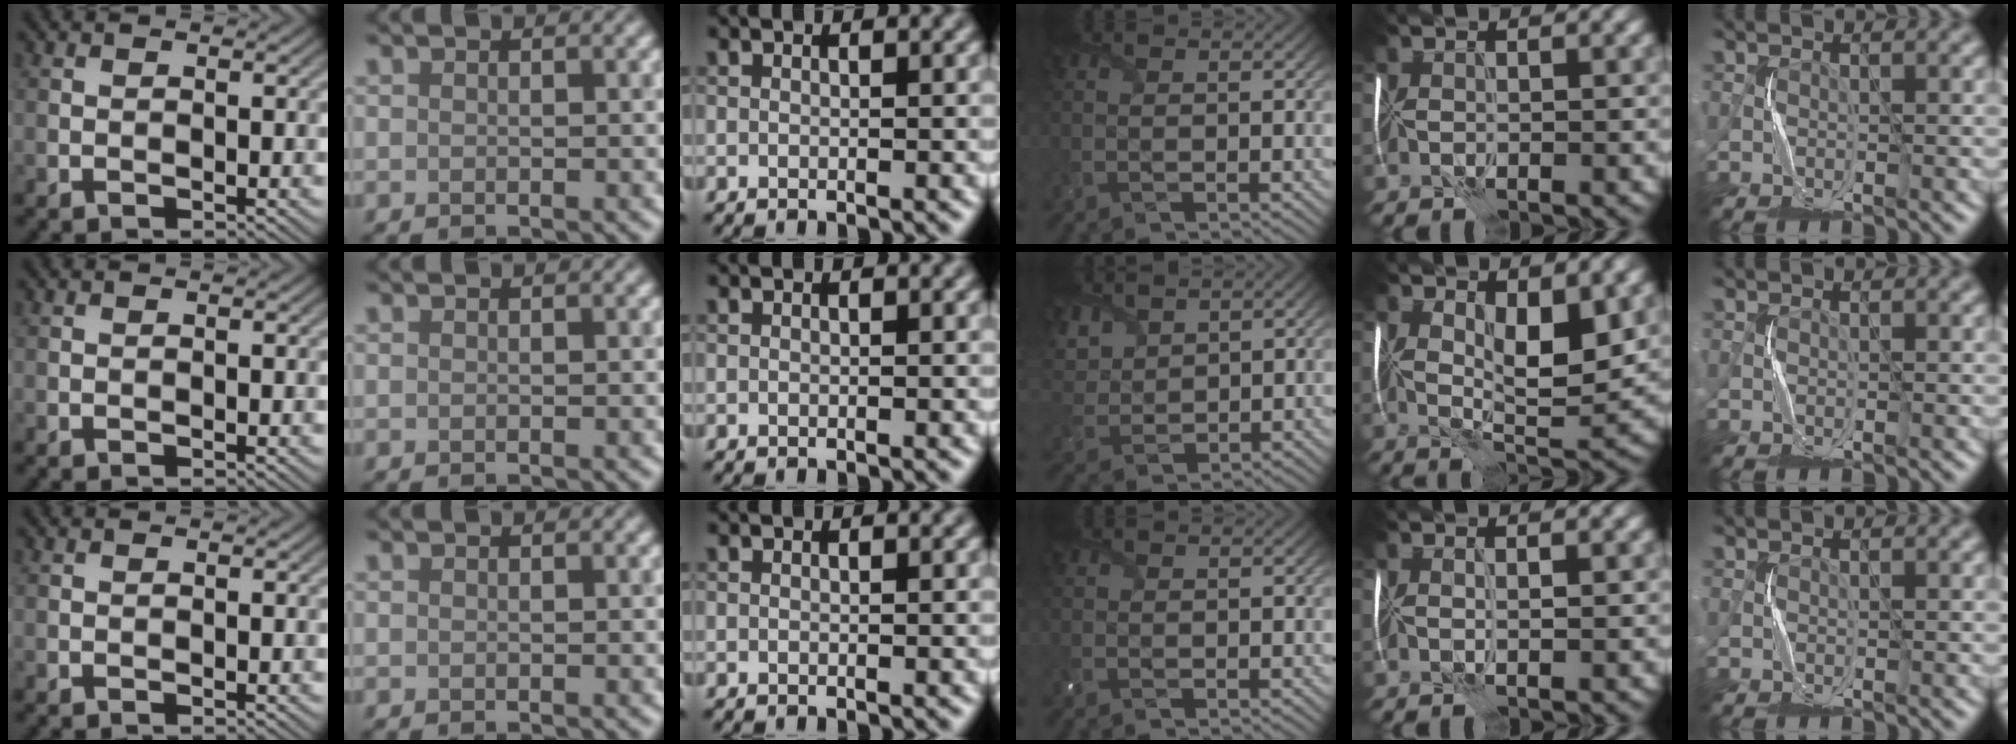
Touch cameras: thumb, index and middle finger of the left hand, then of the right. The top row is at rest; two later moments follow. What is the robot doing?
{"motion": "fold", "object": "plastic wrap"}